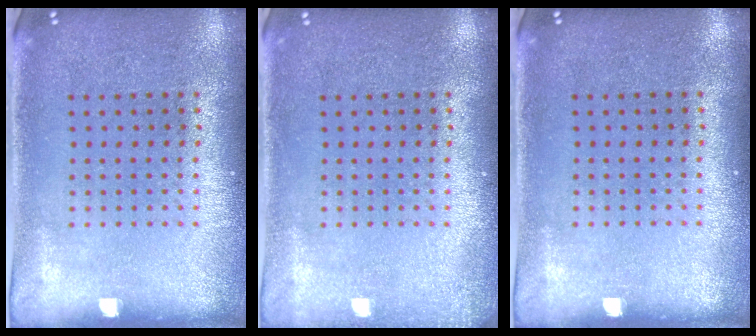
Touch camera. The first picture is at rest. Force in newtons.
{"total": 1.0, "press": 1.0, "slide": 0.3}
{"total": 0.0}